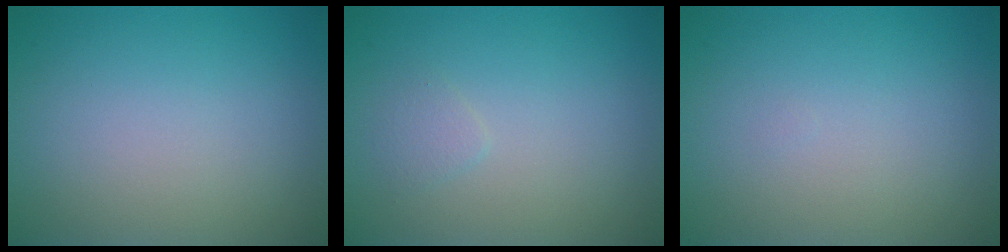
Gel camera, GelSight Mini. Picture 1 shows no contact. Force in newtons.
{"total": 0.8, "press": 0.8, "slide": 0.0}
{"total": 0.0}